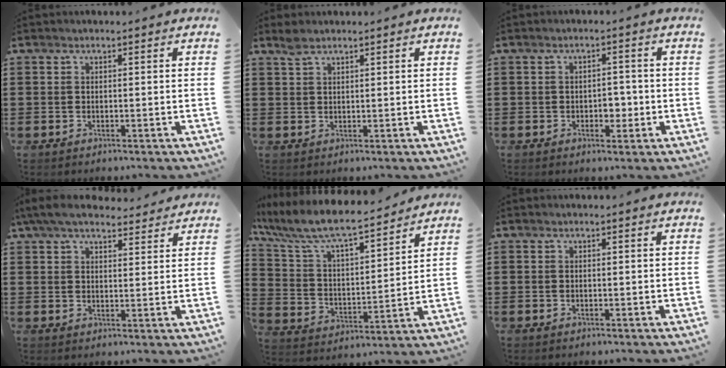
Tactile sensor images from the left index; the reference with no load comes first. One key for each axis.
{"total": 1.8, "fx": 1.4, "fy": 0.5, "fz": 1.0, "tx": -0.024, "ty": 0.001, "tz": 0.027}
{"total": 3.0, "fx": -0.7, "fy": 1.9, "fz": 2.2, "tx": -0.036, "ty": 0.002, "tz": -0.017}
{"total": 6.3, "fx": 5.2, "fy": 1.7, "fz": 3.0, "tx": -0.072, "ty": -0.005, "tz": 0.098}
{"total": 8.4, "fx": 7.4, "fy": 1.2, "fz": 3.8, "tx": -0.106, "ty": -0.048, "tz": 0.124}
{"total": 0.0}